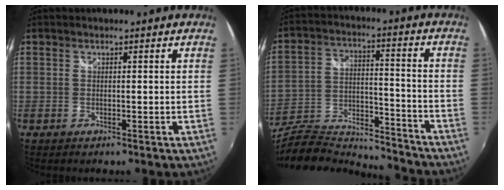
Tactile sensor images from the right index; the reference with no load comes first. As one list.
[{"total": 20.3, "force": [-16.8, 6.0, 9.6], "torque": [-0.191, -0.010, -0.267]}]